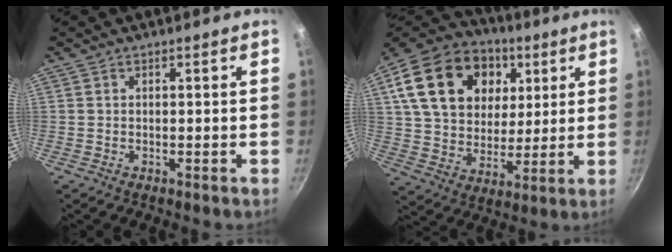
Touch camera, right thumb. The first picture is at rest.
{"total": 25.4, "force": [8.4, 18.6, 15.3], "torque": [-0.260, 0.003, 0.144]}